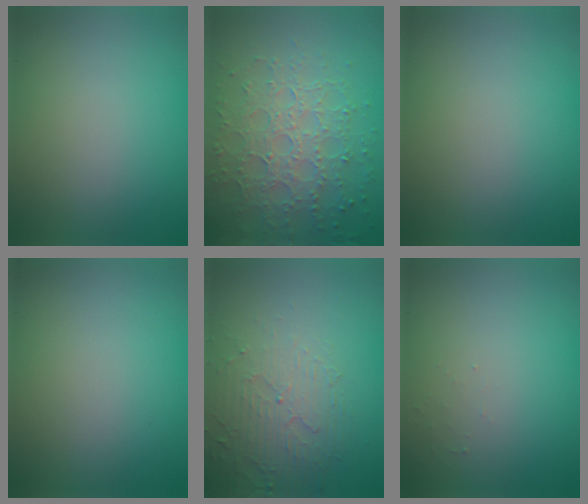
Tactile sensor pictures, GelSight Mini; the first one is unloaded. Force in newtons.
{"total": 6.7, "press": 5.3, "slide": 4.1}
{"total": 0.0}
{"total": 0.0}
{"total": 4.9, "press": 3.4, "slide": 3.6}
{"total": 0.7, "press": 0.7, "slide": 0.2}